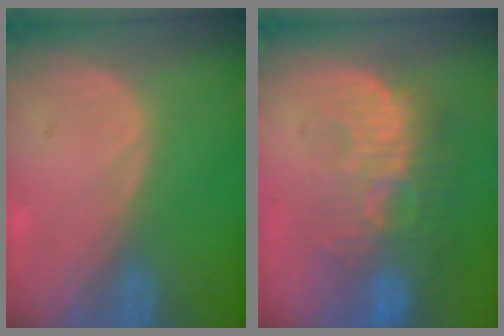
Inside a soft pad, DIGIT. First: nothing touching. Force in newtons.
{"total": 10.7, "press": 9.4, "slide": 5.0}